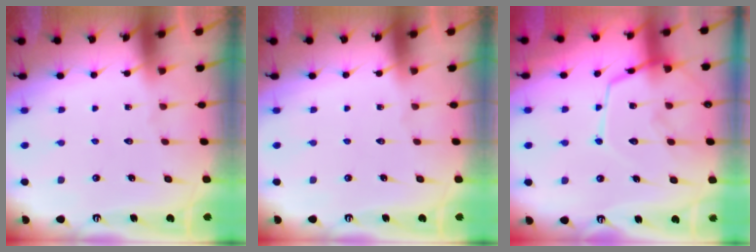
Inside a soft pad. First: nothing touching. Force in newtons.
{"total": 0.0}
{"total": 14.1, "press": 14.0, "slide": 1.3}